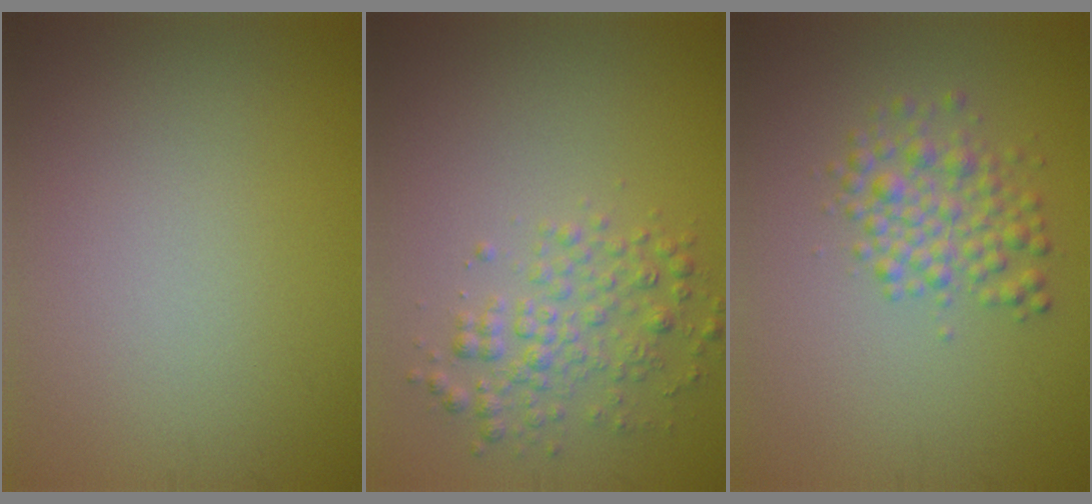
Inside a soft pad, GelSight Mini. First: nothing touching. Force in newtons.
{"total": 2.9, "press": 2.9, "slide": 0.0}
{"total": 3.3, "press": 3.3, "slide": 0.1}